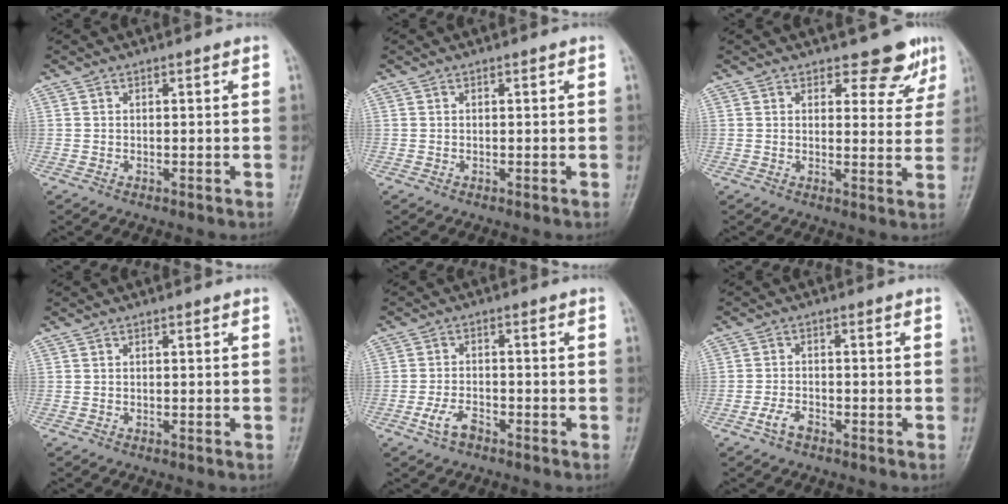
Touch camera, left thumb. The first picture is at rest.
{"total": 0.0}
{"total": 6.3, "force": [5.0, 3.2, 2.1], "torque": [0.006, -0.037, 0.055]}
{"total": 0.0}
{"total": 4.0, "force": [-2.4, 2.0, 2.5], "torque": [-0.054, 0.015, -0.046]}
{"total": 2.6, "force": [-1.6, 1.3, 1.5], "torque": [-0.032, 0.010, -0.032]}